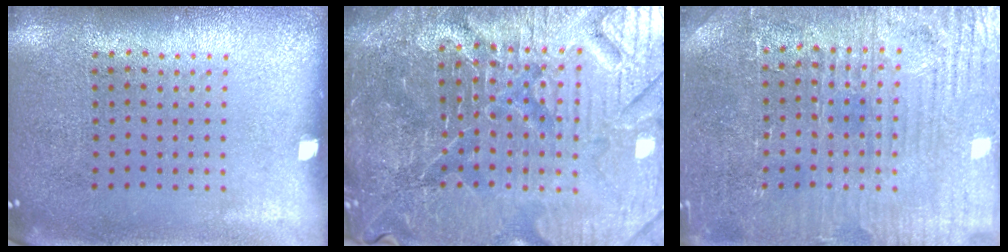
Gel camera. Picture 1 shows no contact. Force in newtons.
{"total": 6.4, "press": 5.8, "slide": 2.7}
{"total": 3.9, "press": 3.8, "slide": 0.8}